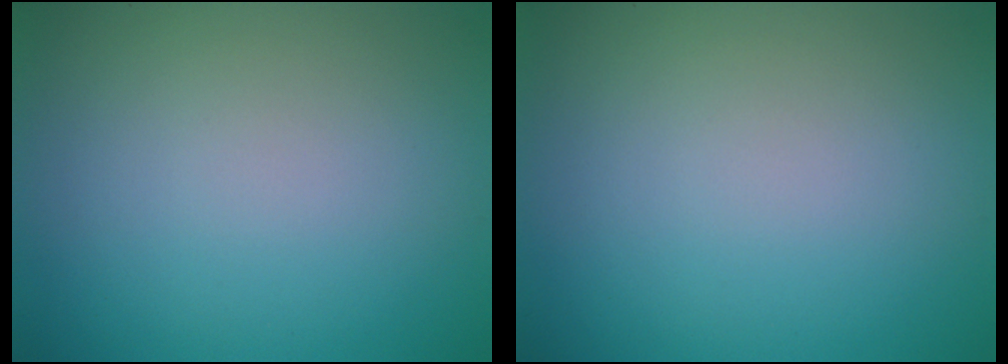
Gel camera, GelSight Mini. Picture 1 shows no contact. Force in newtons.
{"total": 0.0}